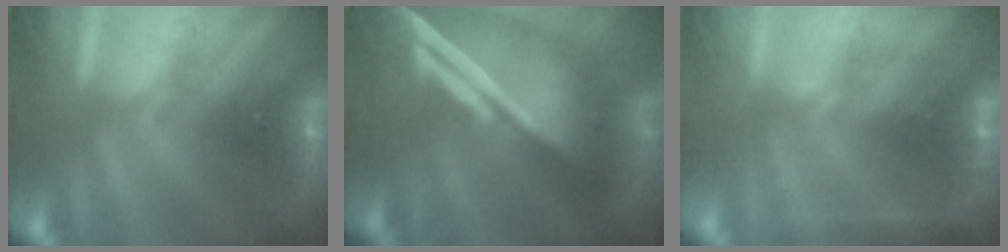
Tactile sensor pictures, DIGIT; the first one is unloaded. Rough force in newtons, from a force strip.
{"total": 7.6}
{"total": 2.3}